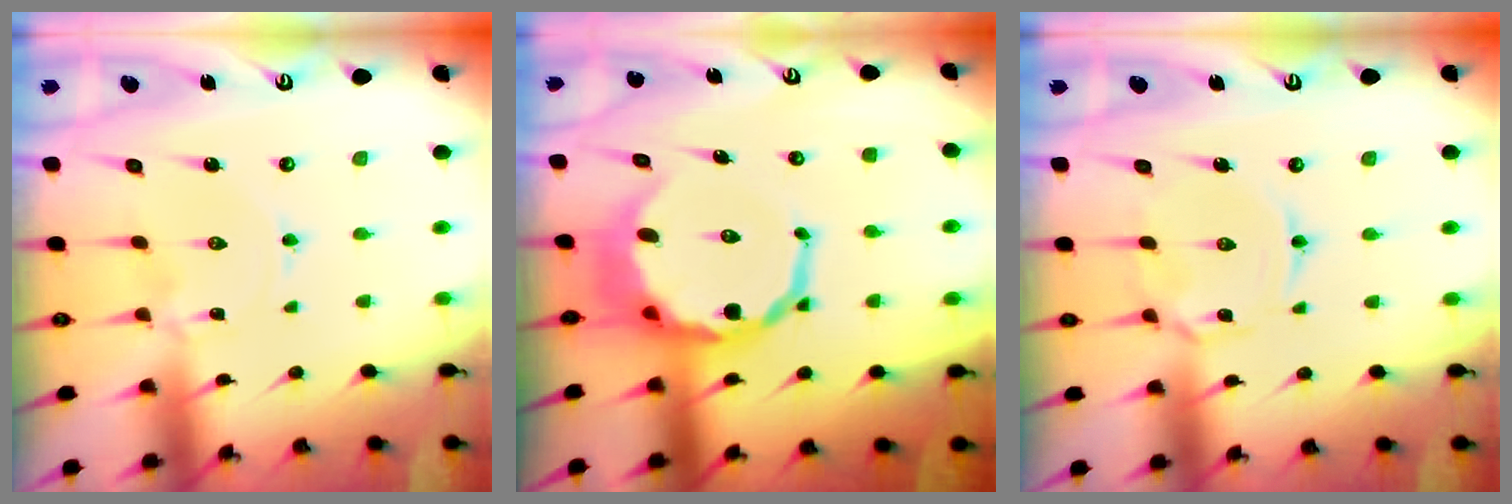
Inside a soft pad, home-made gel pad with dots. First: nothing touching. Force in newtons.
{"total": 12.7, "press": 12.4, "slide": 3.1}
{"total": 4.6, "press": 4.6, "slide": 0.4}